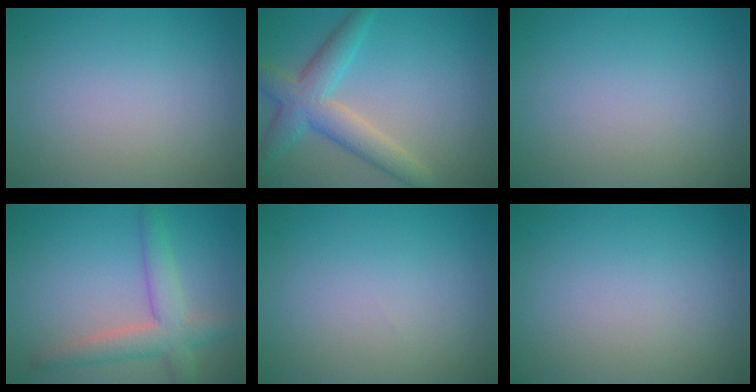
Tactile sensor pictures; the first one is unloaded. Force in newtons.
{"total": 5.0, "press": 5.0, "slide": 0.2}
{"total": 0.0}
{"total": 4.5, "press": 4.5, "slide": 0.3}
{"total": 0.0}
{"total": 0.0}